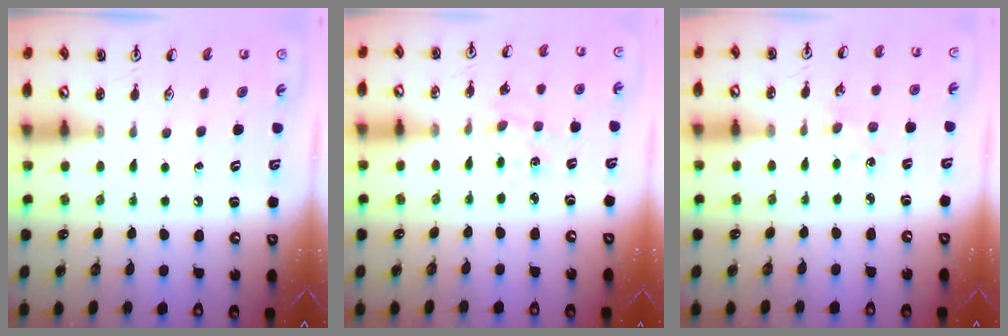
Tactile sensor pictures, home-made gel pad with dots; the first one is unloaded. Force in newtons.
{"total": 2.7, "press": 2.7, "slide": 0.4}
{"total": 1.9, "press": 1.9, "slide": 0.4}